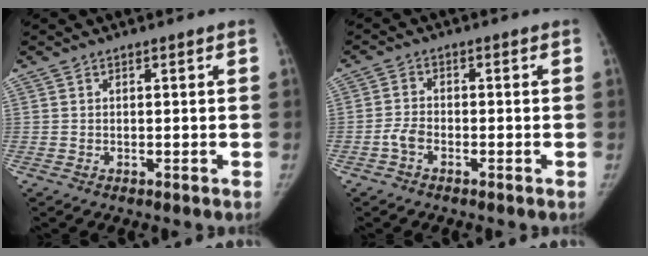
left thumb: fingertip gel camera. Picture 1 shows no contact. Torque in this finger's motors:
{"motor_torque": [-0.06, 0.73, -0.29, -0.12, 0.06]}